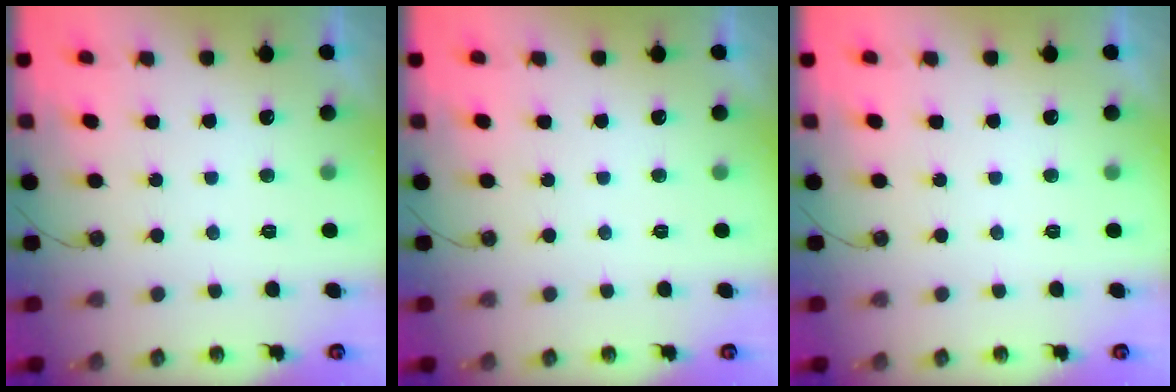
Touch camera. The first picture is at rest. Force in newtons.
{"total": 0.0}
{"total": 0.0}